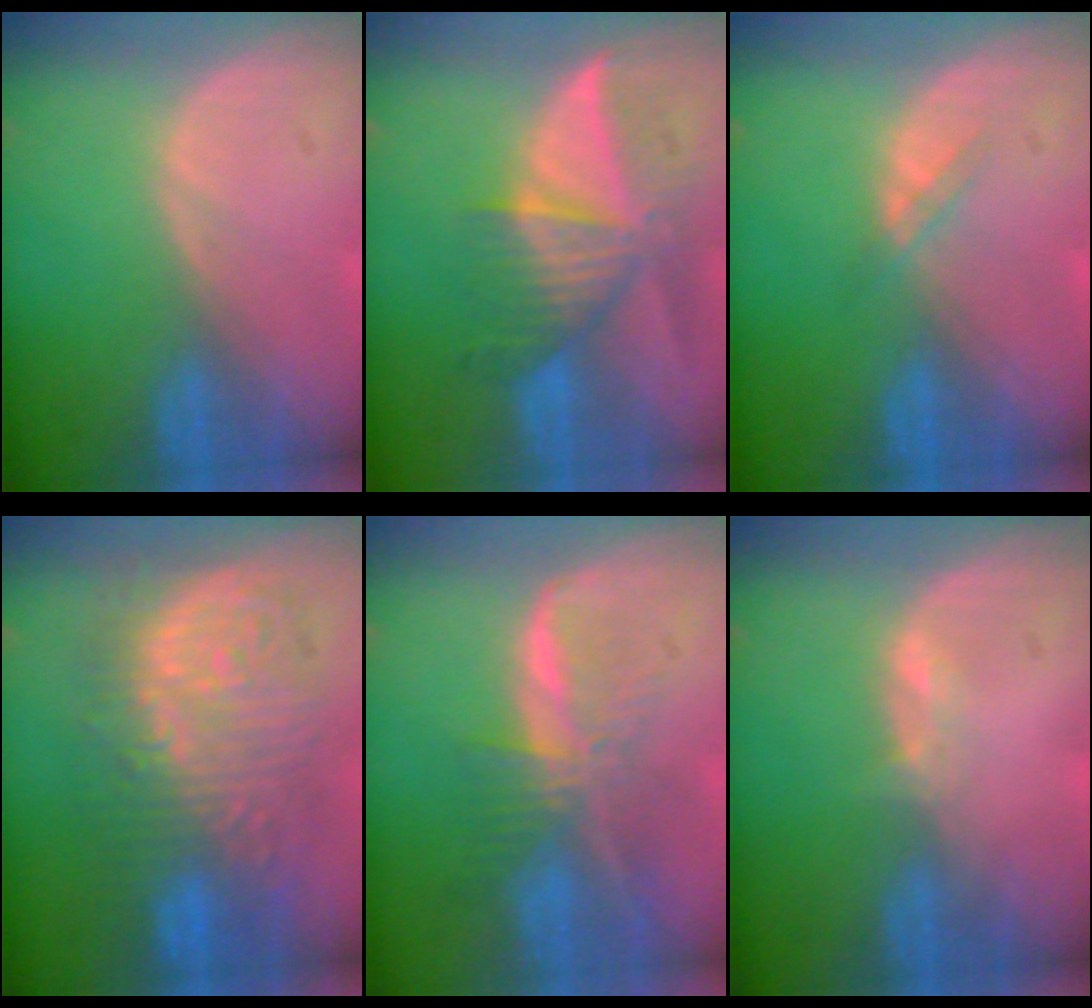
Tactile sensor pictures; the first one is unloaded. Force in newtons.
{"total": 8.4, "press": 7.9, "slide": 3.0}
{"total": 1.3, "press": 1.3, "slide": 0.2}
{"total": 13.4, "press": 13.3, "slide": 1.4}
{"total": 8.0, "press": 6.8, "slide": 4.4}
{"total": 1.3, "press": 1.2, "slide": 0.5}